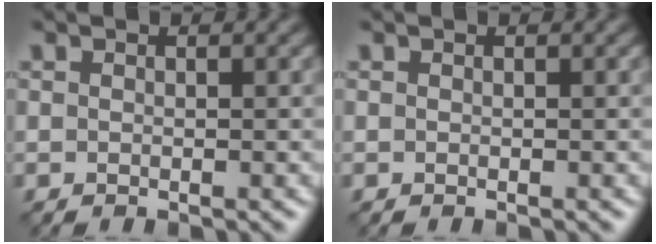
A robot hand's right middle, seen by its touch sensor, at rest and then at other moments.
{"total": 0.0}